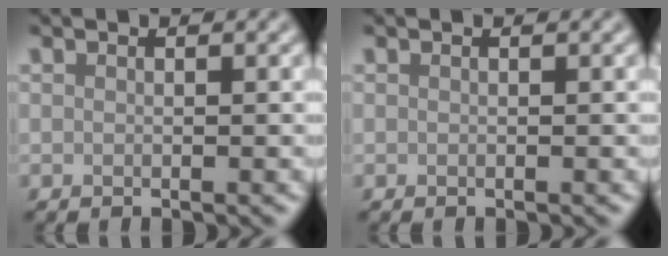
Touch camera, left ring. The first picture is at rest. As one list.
[{"total": 0.0}]